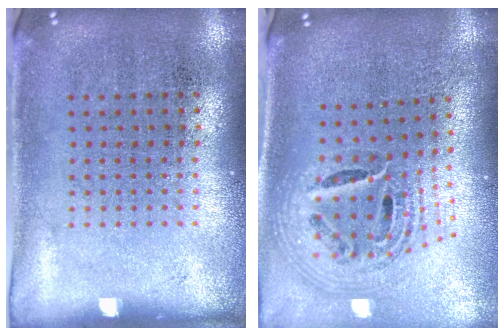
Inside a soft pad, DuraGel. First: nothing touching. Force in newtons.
{"total": 1.9, "press": 1.4, "slide": 1.2}